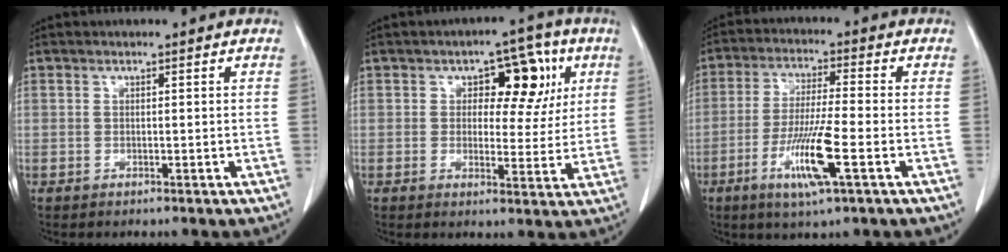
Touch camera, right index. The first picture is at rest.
{"total": 8.7, "force": [2.9, 4.8, 6.7], "torque": [-0.070, 0.023, 0.037]}
{"total": 10.0, "force": [-3.8, 0.2, 9.3], "torque": [-0.178, -0.016, -0.070]}